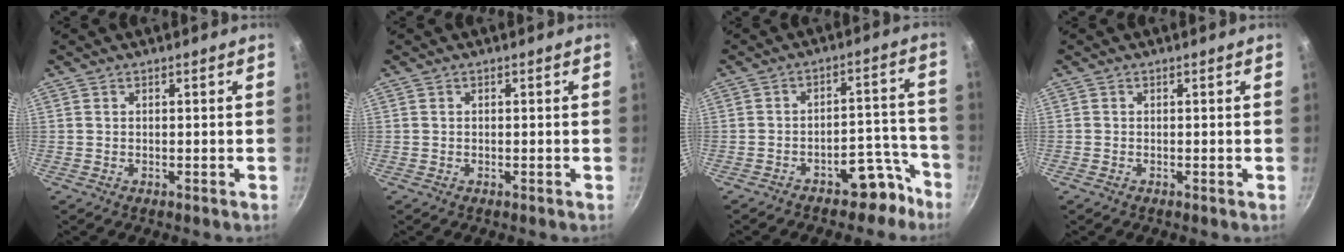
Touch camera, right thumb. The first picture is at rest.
{"total": 0.0}
{"total": 8.1, "force": [-5.9, 4.2, 3.6], "torque": [0.011, 0.086, -0.072]}
{"total": 0.0}